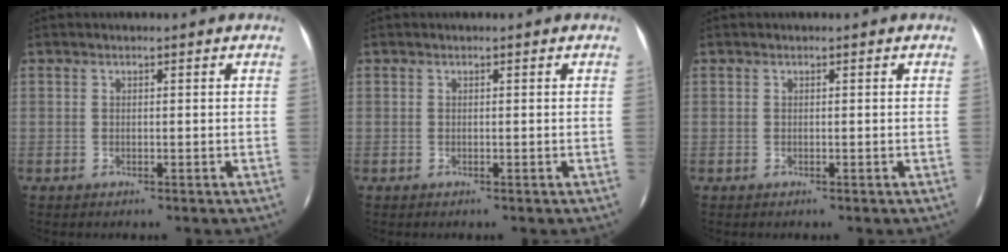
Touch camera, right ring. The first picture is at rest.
{"total": 0.0}
{"total": 0.0}